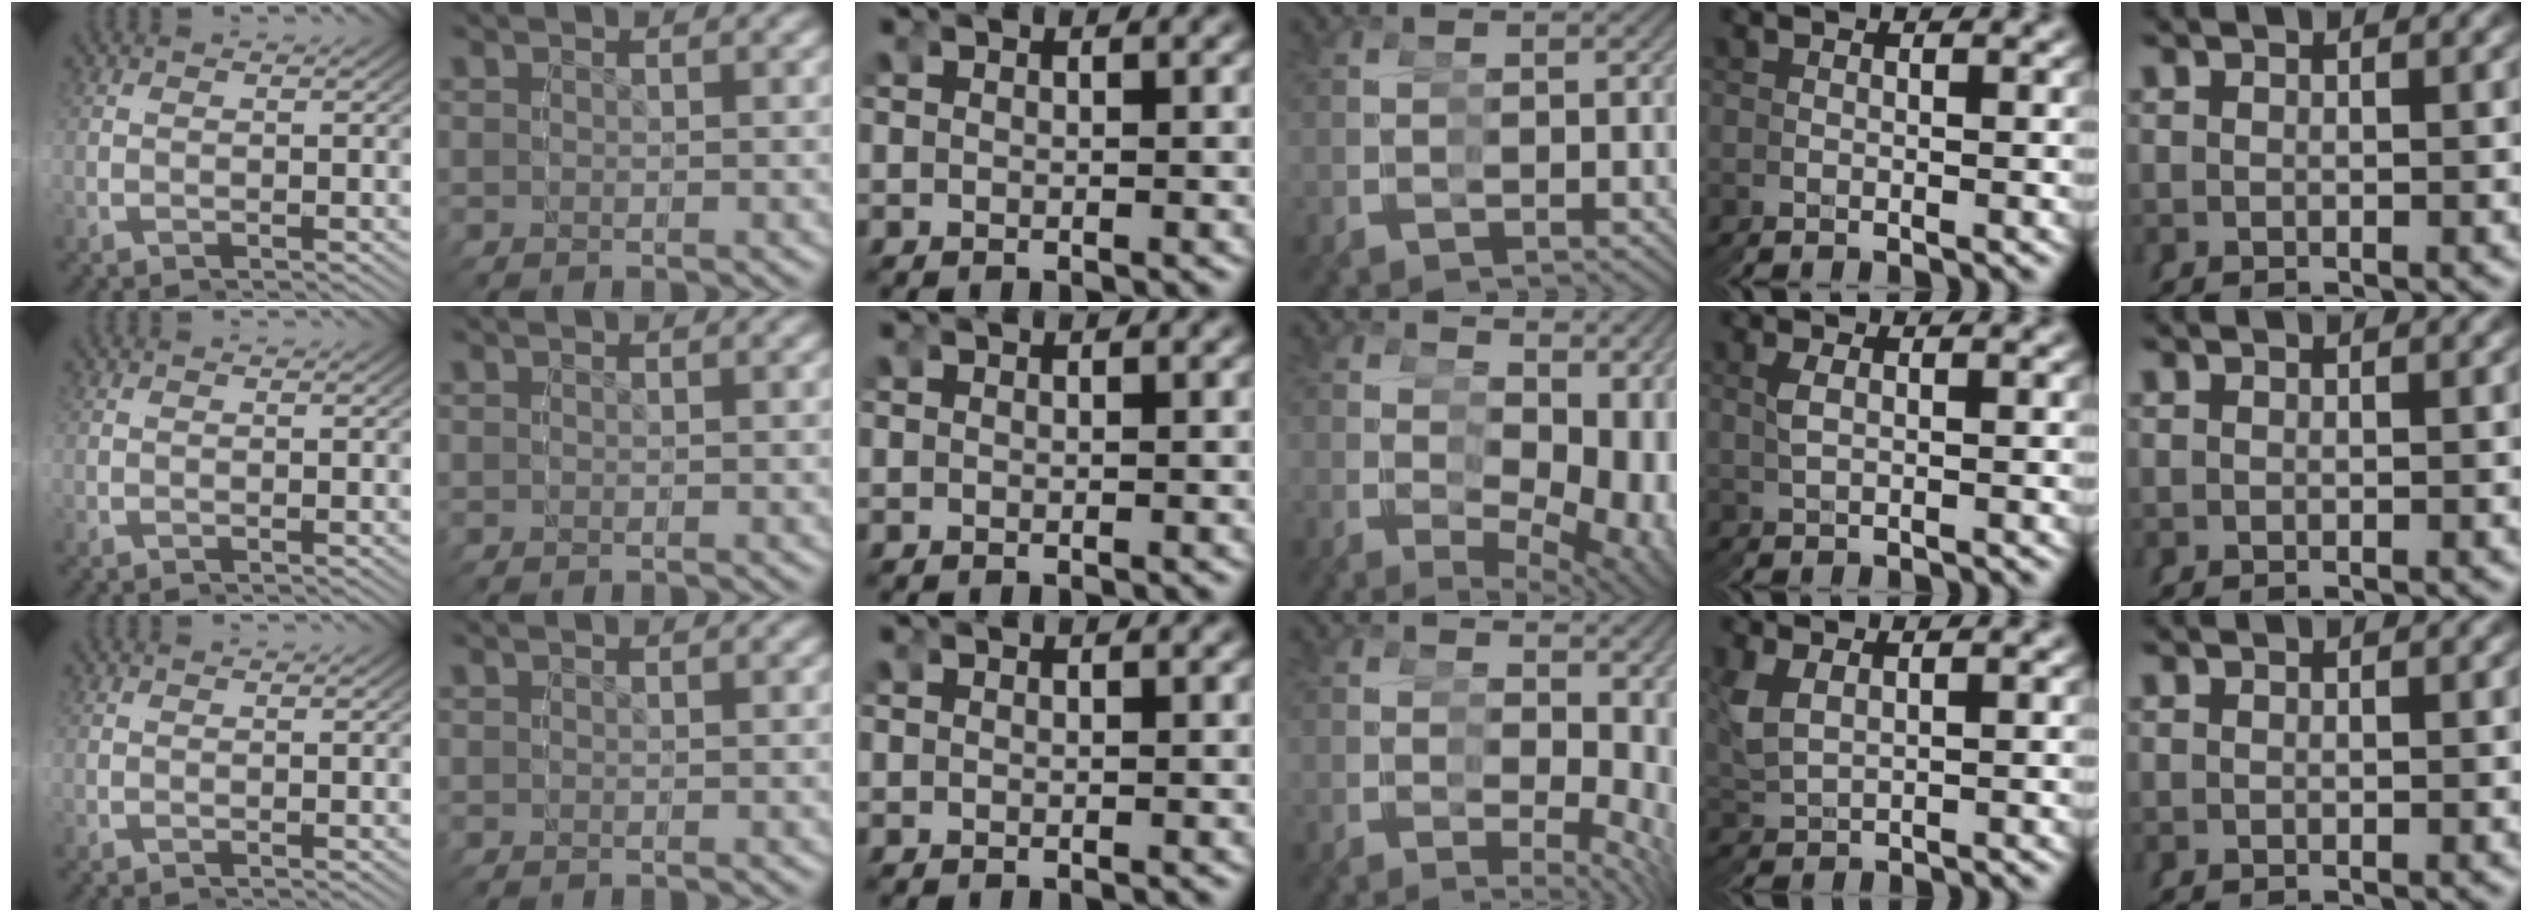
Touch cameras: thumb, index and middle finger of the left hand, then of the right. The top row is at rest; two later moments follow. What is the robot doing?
{"motion": "grasp_and_lifting", "object": "legos"}